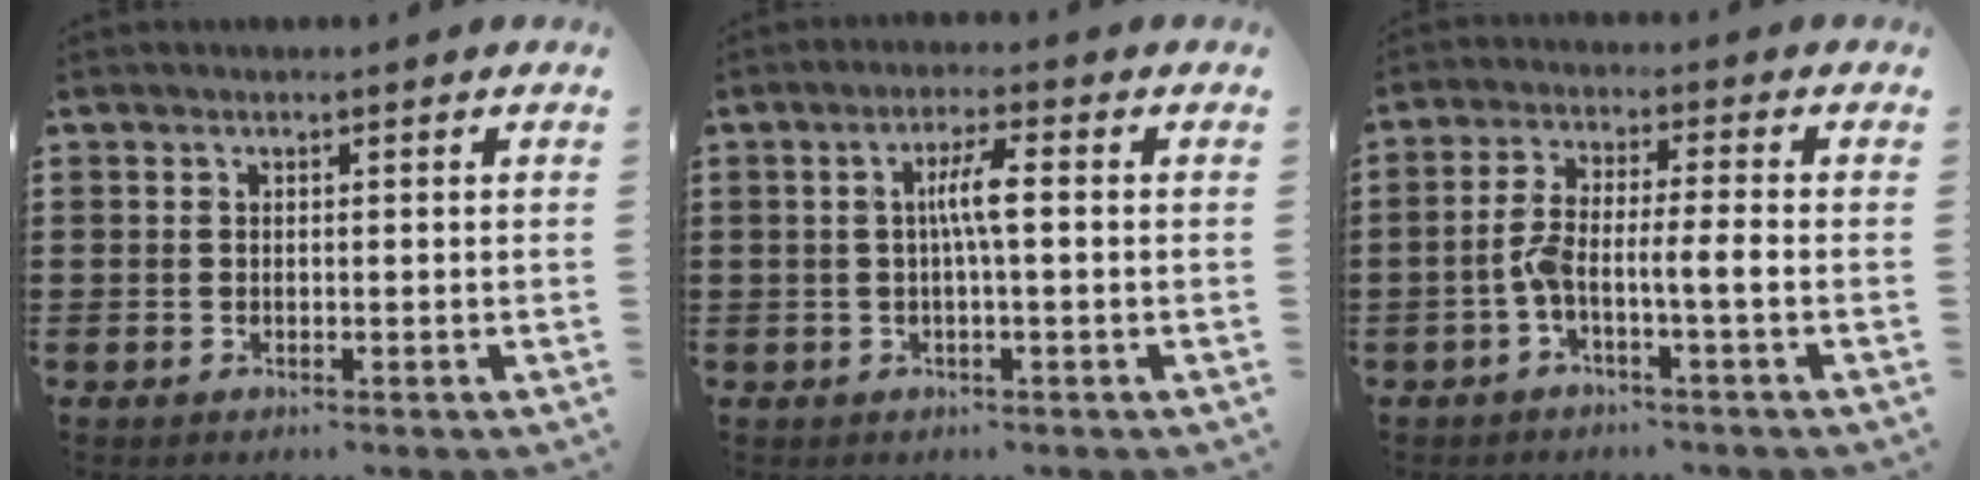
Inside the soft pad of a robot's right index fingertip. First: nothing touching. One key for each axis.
{"total": 4.1, "fx": -0.1, "fy": 0.3, "fz": 4.1, "tx": -0.075, "ty": 0.001, "tz": -0.005}
{"total": 5.7, "fx": -2.0, "fy": 0.7, "fz": 5.3, "tx": -0.114, "ty": -0.006, "tz": -0.045}